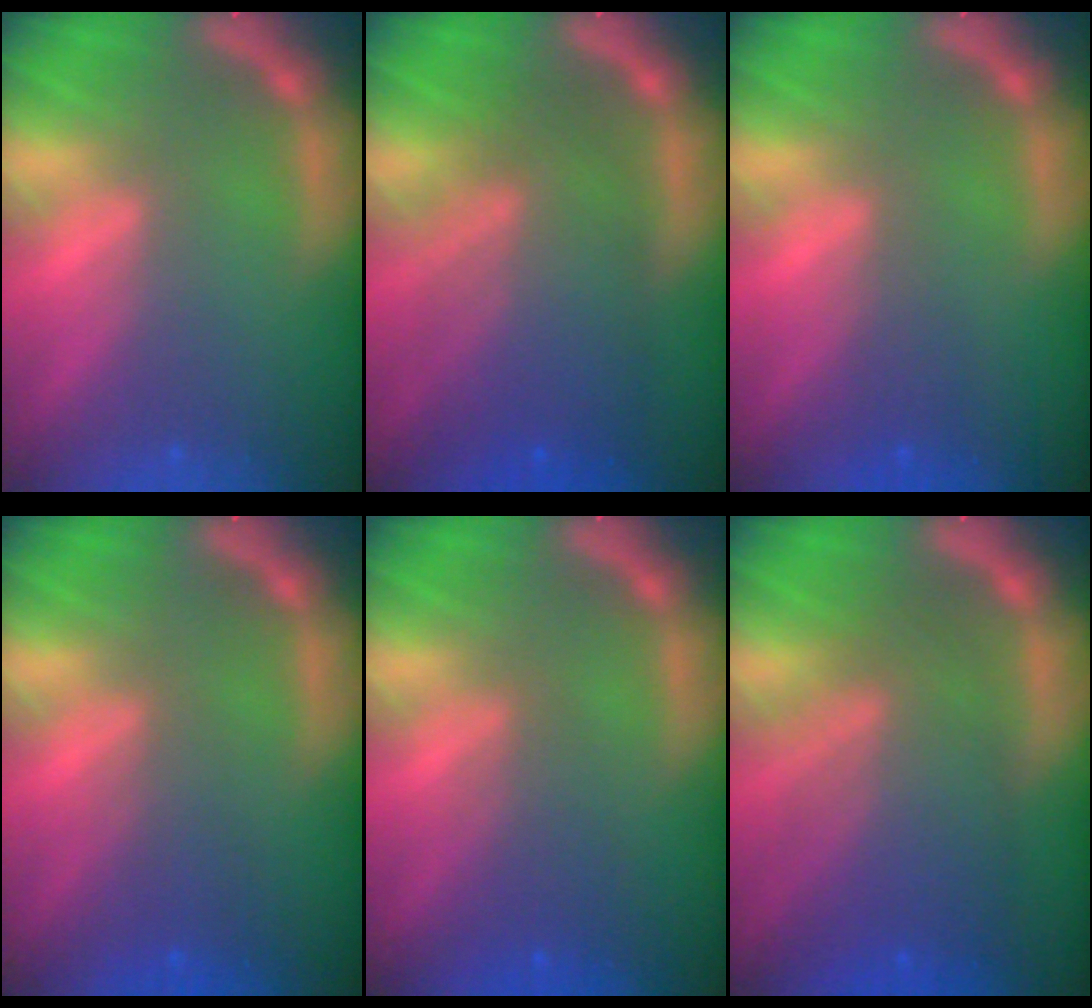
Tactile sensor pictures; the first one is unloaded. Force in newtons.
{"total": 8.5}
{"total": 1.5}
{"total": 2.5}
{"total": 3.0}
{"total": 8.1}